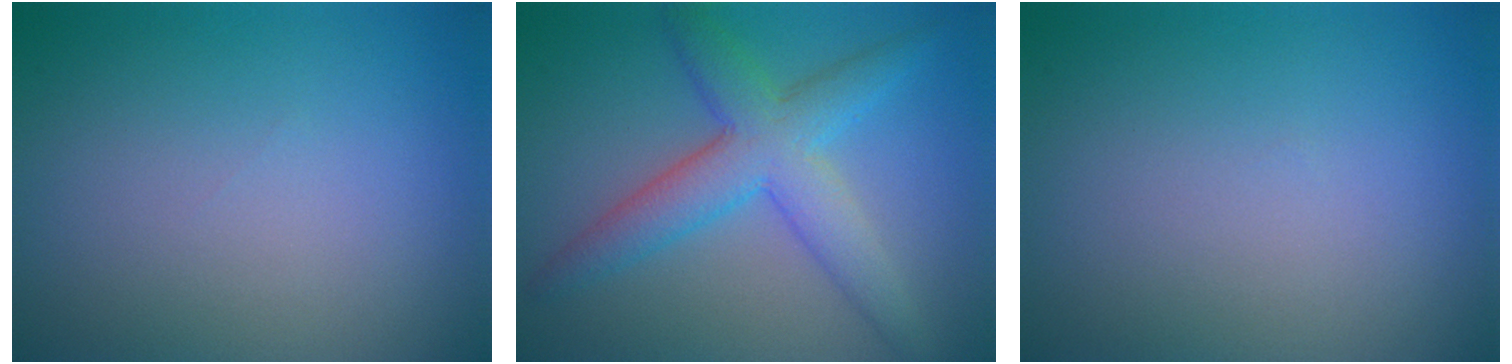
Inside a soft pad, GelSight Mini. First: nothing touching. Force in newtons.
{"total": 5.7, "press": 5.7, "slide": 0.2}
{"total": 0.0}